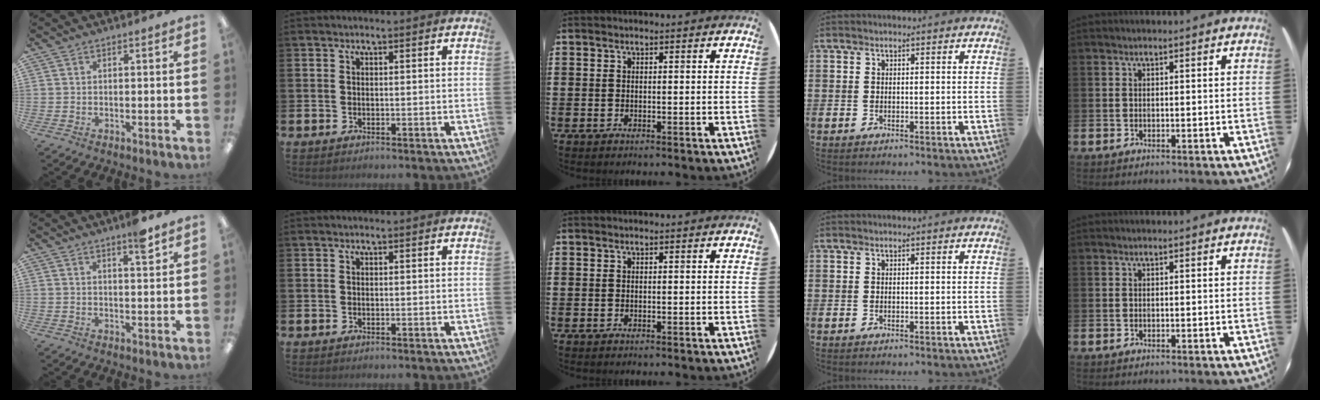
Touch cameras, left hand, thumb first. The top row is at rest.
{"thumb": {"total": 4.7, "force": [3.5, 0.6, 3.1], "torque": [-0.046, -0.018, 0.056]}}